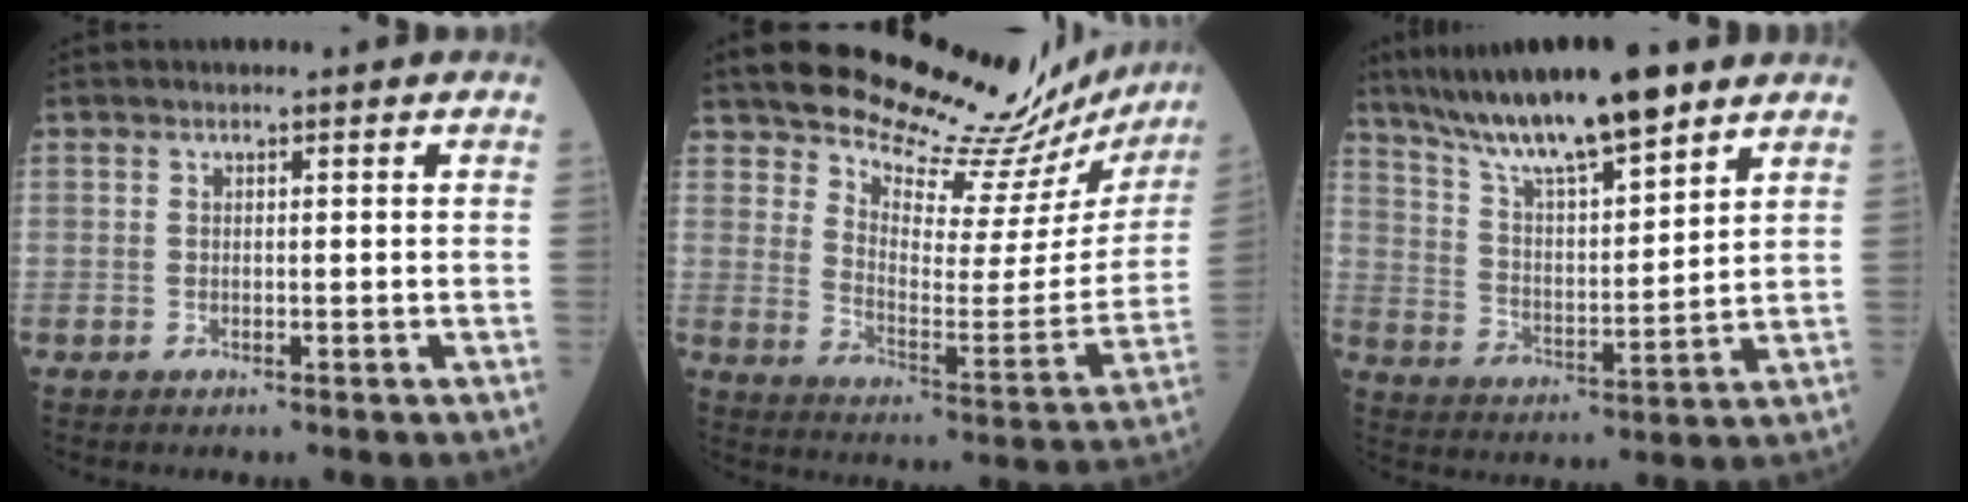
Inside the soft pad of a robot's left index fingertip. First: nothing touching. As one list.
[{"total": 21.1, "force": [20.3, 3.1, 4.6], "torque": [-0.071, -0.105, 0.254]}, {"total": 14.7, "force": [11.4, 1.7, 9.1], "torque": [-0.164, 0.004, 0.208]}]